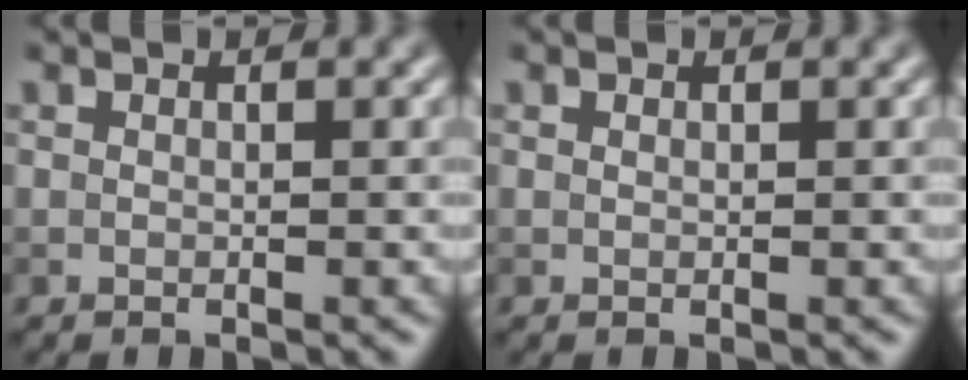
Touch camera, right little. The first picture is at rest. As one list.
[{"total": 0.0}]